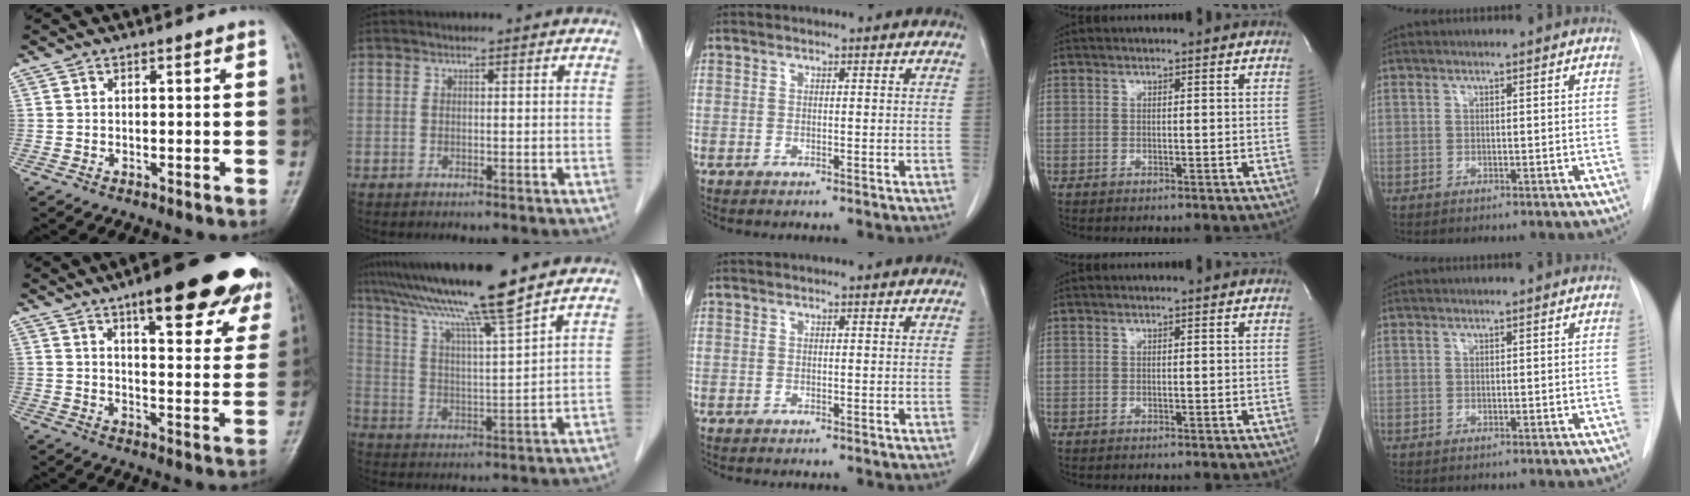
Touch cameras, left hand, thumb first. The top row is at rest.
{"thumb": {"total": 22.5, "force": [14.8, 6.6, 15.6], "torque": [-0.165, -0.046, 0.186]}, "index": {"total": 13.7, "force": [11.1, -1.8, 7.8], "torque": [-0.140, 0.008, 0.193]}}